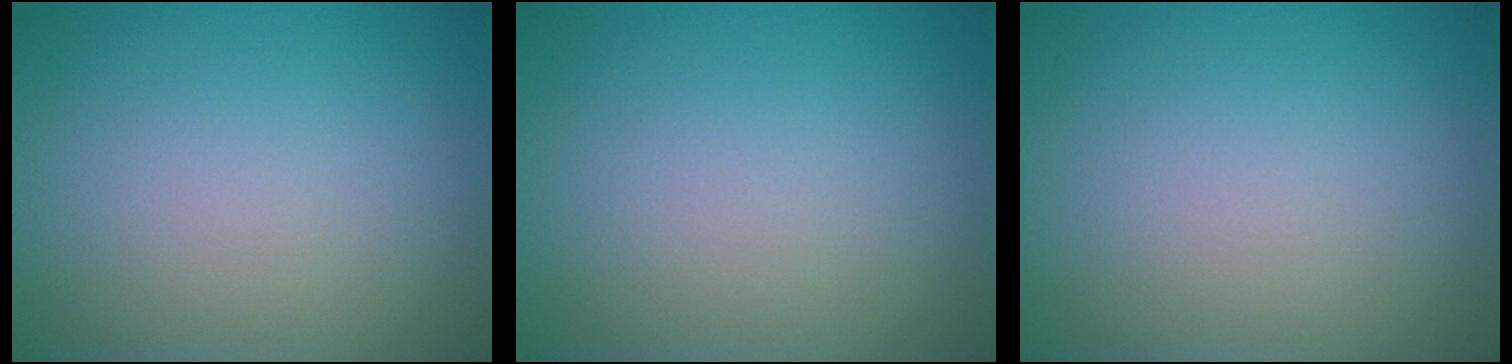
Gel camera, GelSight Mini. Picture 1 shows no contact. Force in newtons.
{"total": 0.0}
{"total": 0.0}